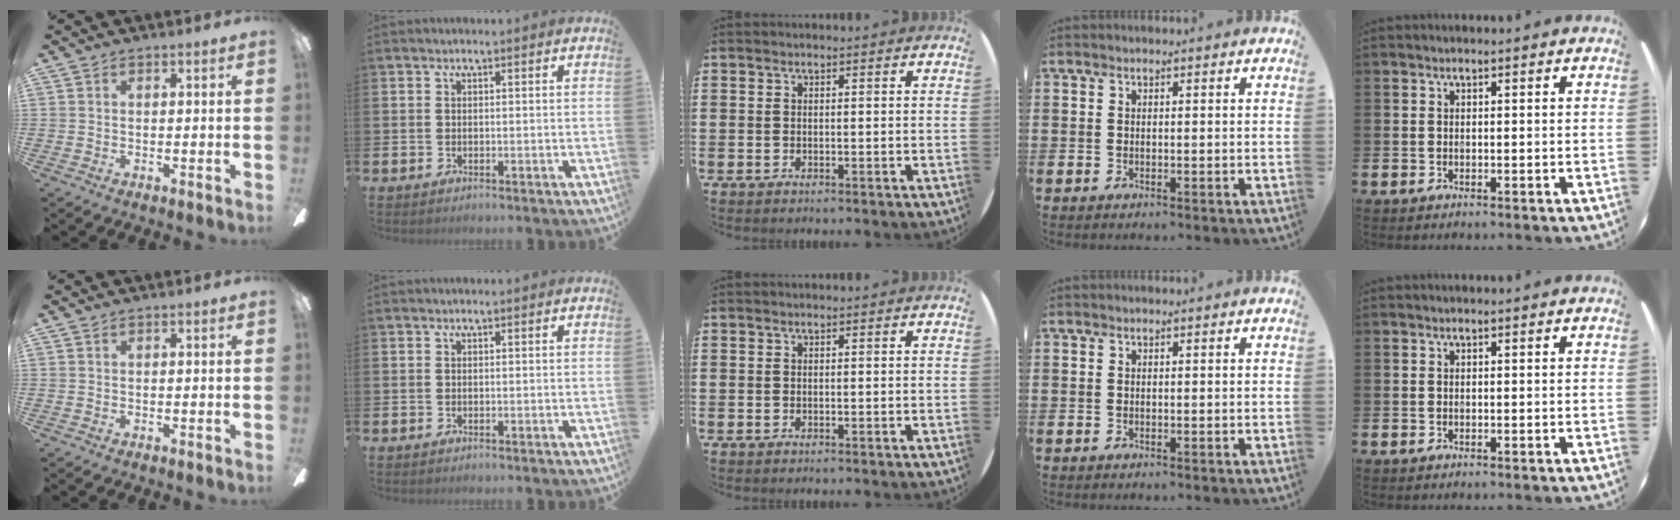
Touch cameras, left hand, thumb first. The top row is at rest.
{}